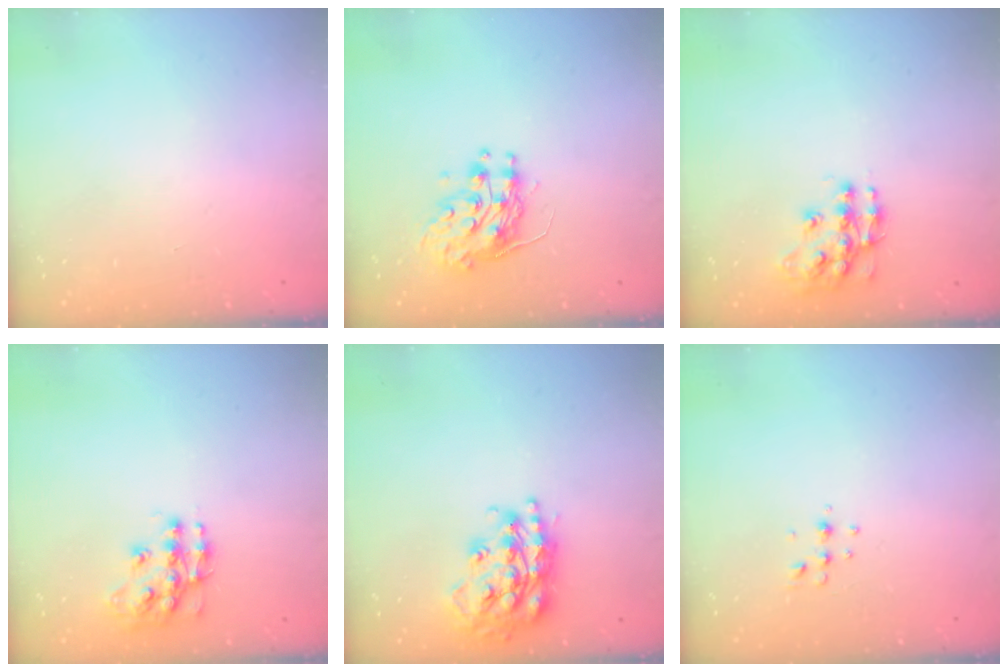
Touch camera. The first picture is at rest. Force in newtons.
{"total": 9.2, "press": 9.2, "slide": 0.7}
{"total": 11.9, "press": 11.9, "slide": 0.9}
{"total": 11.9, "press": 11.9, "slide": 0.9}
{"total": 19.5, "press": 19.5, "slide": 1.8}
{"total": 3.8, "press": 3.6, "slide": 1.4}